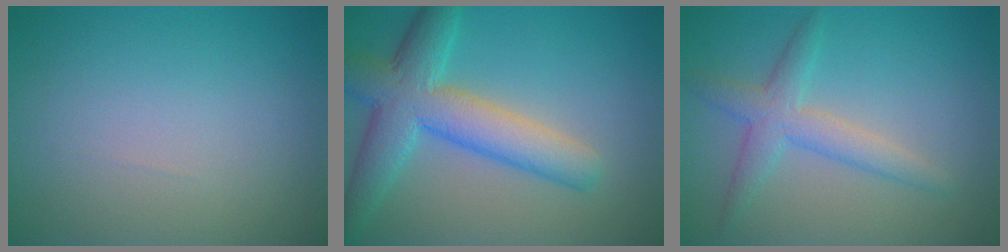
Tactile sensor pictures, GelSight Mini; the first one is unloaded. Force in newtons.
{"total": 7.1, "press": 7.1, "slide": 0.1}
{"total": 3.3, "press": 3.3, "slide": 0.1}